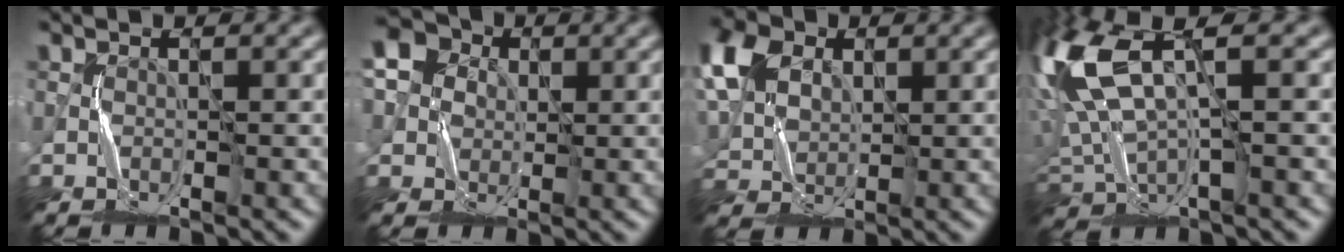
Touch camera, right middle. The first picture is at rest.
{"total": 5.2, "force": [1.3, 4.8, 1.5], "torque": [-0.018, 0.022, -0.002]}
{"total": 7.4, "force": [3.1, 5.2, 4.1], "torque": [-0.115, 0.019, 0.060]}
{"total": 11.2, "force": [3.9, 4.8, 9.3], "torque": [-0.237, 0.007, 0.077]}